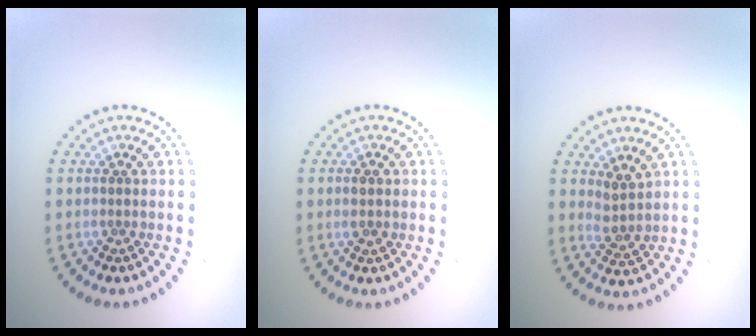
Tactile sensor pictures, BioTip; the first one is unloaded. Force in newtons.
{"total": 1.0, "press": 0.9, "slide": 0.2}
{"total": 2.0, "press": 1.7, "slide": 1.0}